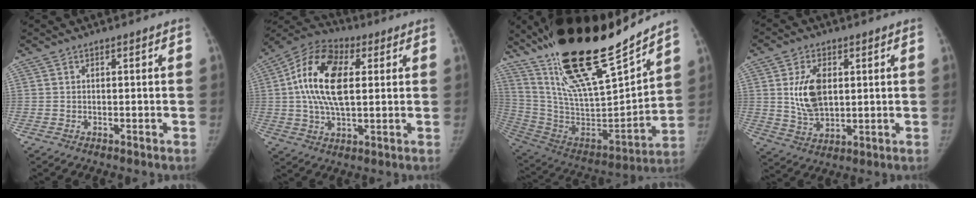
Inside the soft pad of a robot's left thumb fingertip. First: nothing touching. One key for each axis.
{"total": 16.0, "fx": 2.8, "fy": 8.5, "fz": 13.2, "tx": -0.241, "ty": 0.012, "tz": 0.042}
{"total": 30.6, "fx": 22.6, "fy": 7.7, "fz": 19.2, "tx": -0.293, "ty": -0.104, "tz": 0.394}
{"total": 9.8, "fx": 2.0, "fy": 6.1, "fz": 7.4, "tx": -0.120, "ty": -0.013, "tz": 0.047}